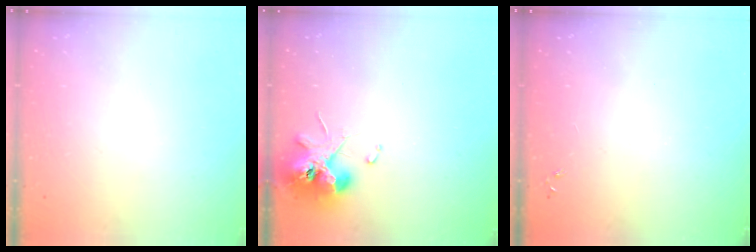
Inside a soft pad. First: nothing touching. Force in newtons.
{"total": 11.2, "press": 11.1, "slide": 1.5}
{"total": 0.0}